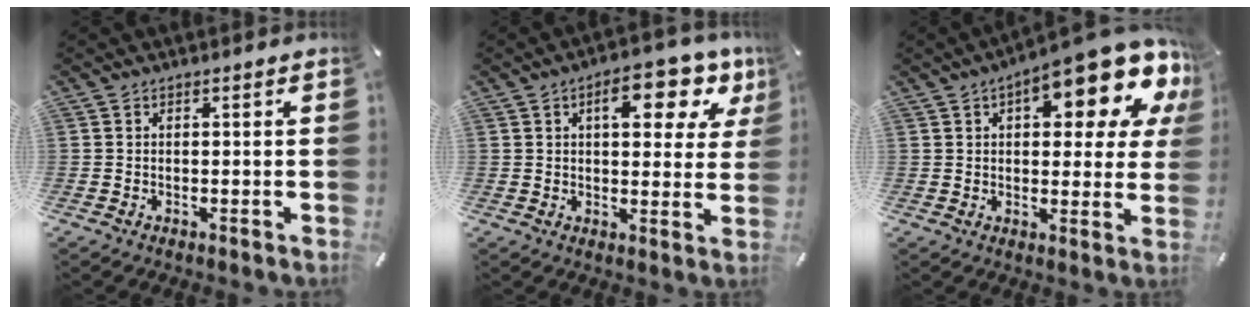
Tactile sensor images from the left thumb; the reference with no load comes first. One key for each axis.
{"total": 11.5, "fx": 5.0, "fy": 5.3, "fz": 8.9, "tx": -0.107, "ty": -0.014, "tz": 0.076}
{"total": 16.6, "fx": 9.2, "fy": 6.5, "fz": 12.1, "tx": -0.149, "ty": -0.062, "tz": 0.147}